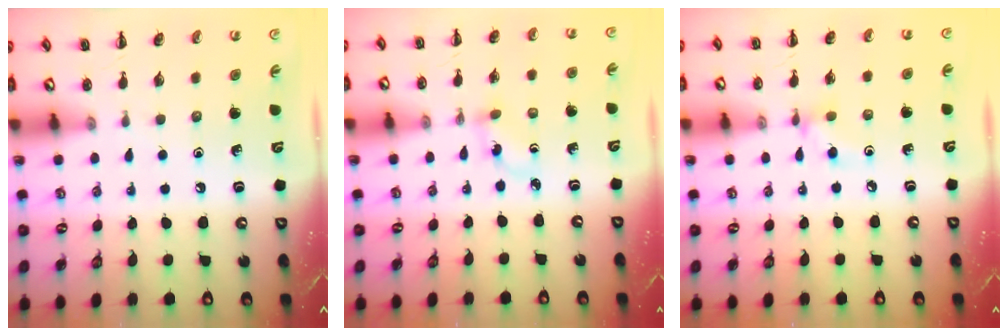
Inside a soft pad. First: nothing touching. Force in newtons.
{"total": 2.1, "press": 1.9, "slide": 0.9}
{"total": 3.9, "press": 3.8, "slide": 0.8}